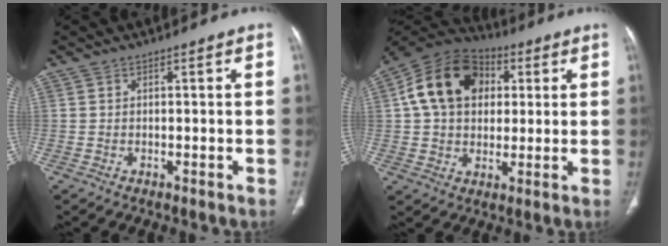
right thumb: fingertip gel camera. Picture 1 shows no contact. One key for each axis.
{"total": 17.3, "fx": 3.9, "fy": 12.7, "fz": 11.0, "tx": -0.178, "ty": 0.016, "tz": 0.060}